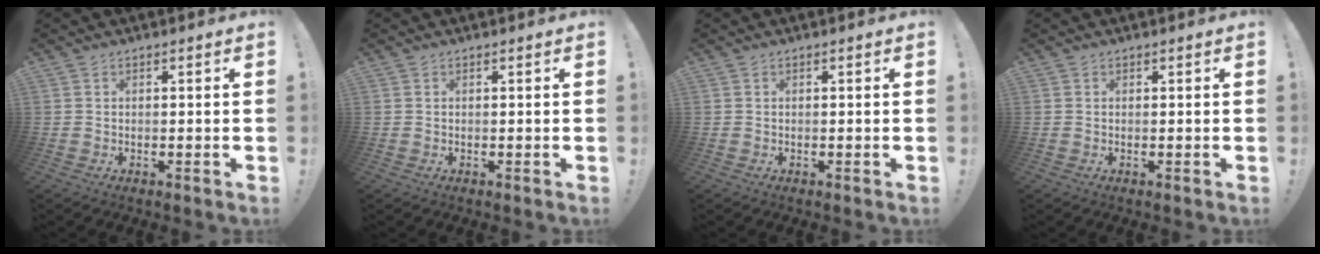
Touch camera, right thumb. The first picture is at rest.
{"total": 0.0}
{"total": 0.0}
{"total": 0.0}